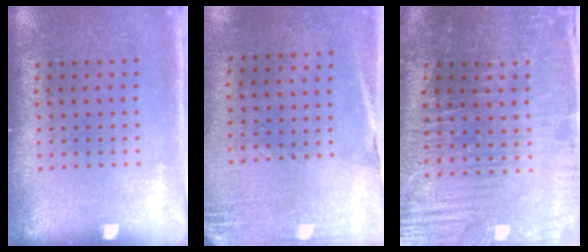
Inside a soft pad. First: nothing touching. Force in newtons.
{"total": 2.6, "press": 2.3, "slide": 1.1}
{"total": 3.7, "press": 3.7, "slide": 0.4}